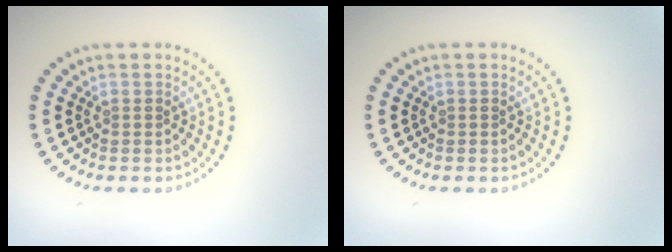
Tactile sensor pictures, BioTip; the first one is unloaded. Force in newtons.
{"total": 0.0}